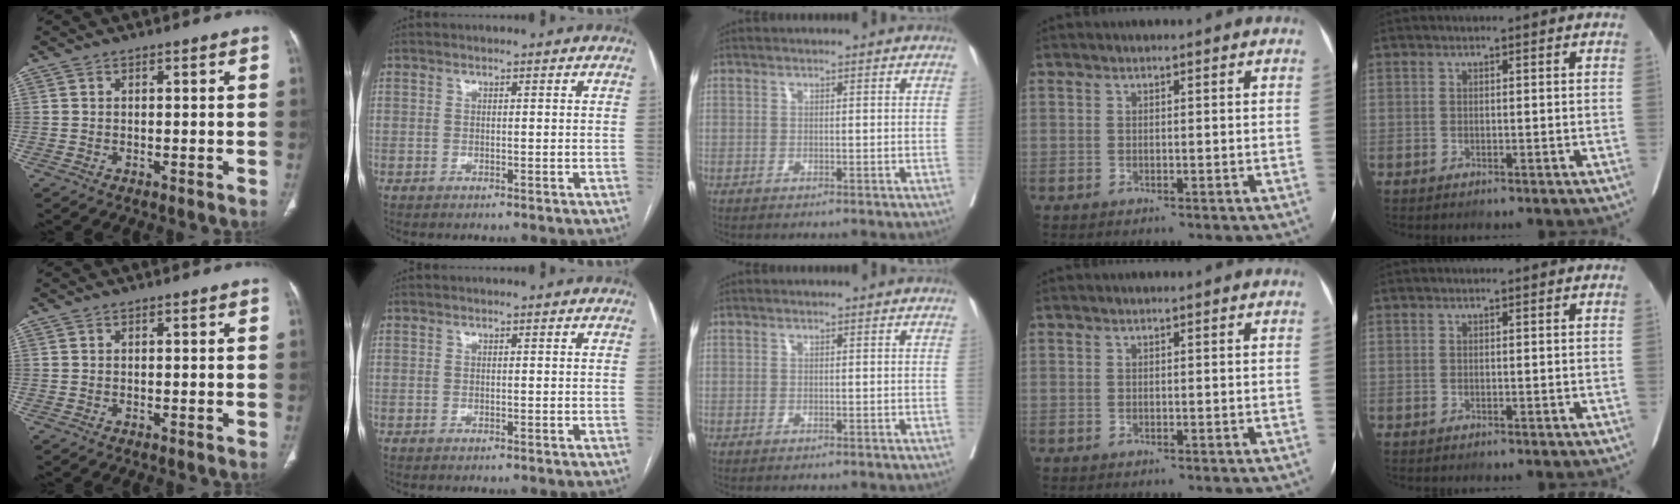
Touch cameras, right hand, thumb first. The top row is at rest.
{}